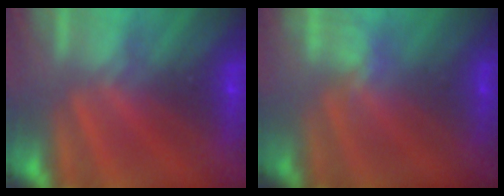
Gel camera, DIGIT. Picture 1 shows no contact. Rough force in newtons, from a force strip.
{"total": 1.9}